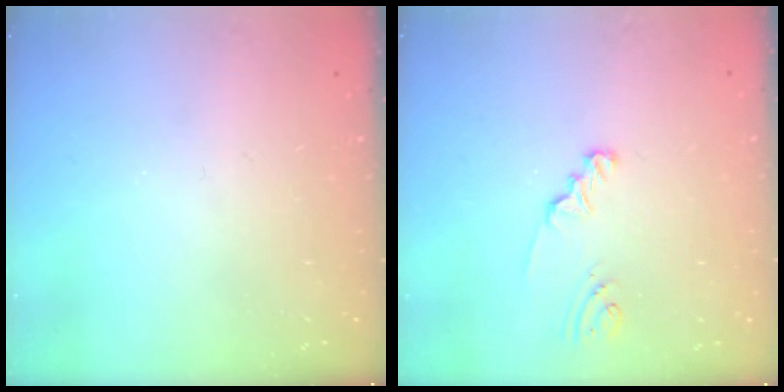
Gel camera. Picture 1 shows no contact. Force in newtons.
{"total": 1.9, "press": 1.9, "slide": 0.3}